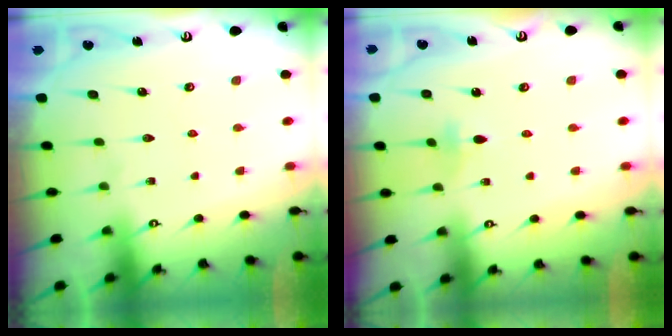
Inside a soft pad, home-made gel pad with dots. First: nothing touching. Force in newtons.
{"total": 2.8, "press": 2.7, "slide": 0.9}